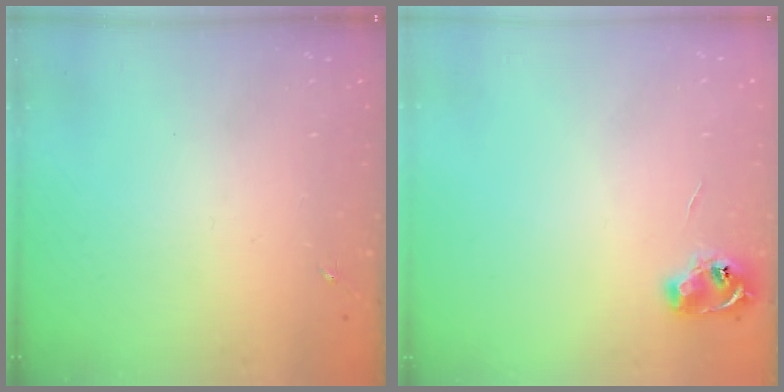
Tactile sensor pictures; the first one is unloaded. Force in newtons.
{"total": 6.0, "press": 6.0, "slide": 0.7}